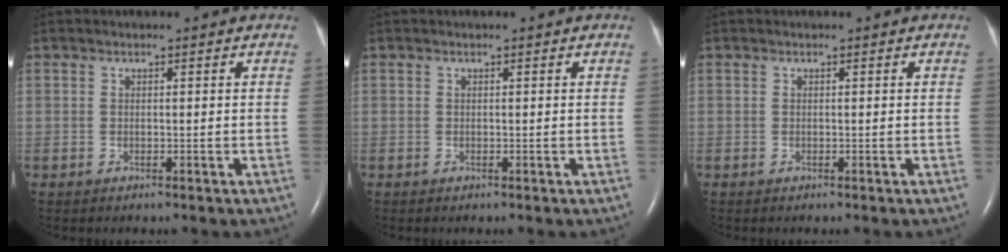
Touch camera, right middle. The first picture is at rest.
{"total": 0.0}
{"total": 0.0}